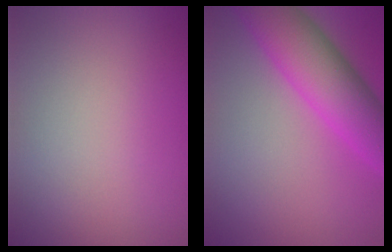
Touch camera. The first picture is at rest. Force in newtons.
{"total": 7.4, "press": 7.4, "slide": 0.3}